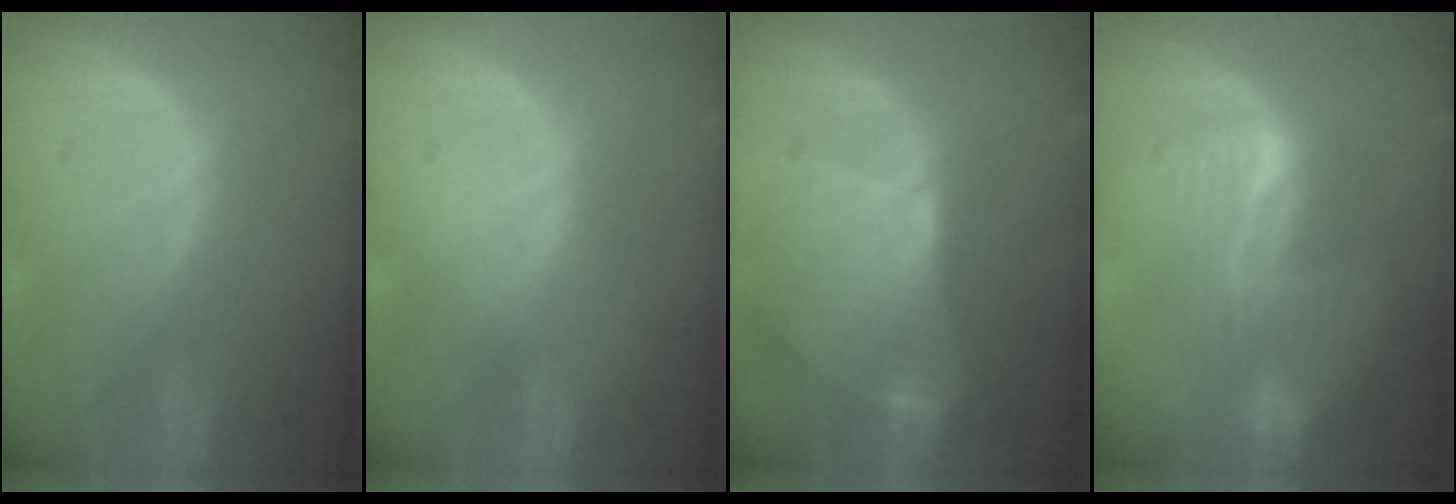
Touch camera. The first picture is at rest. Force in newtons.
{"total": 0.0}
{"total": 9.6, "press": 8.5, "slide": 4.5}
{"total": 6.3, "press": 6.1, "slide": 1.5}